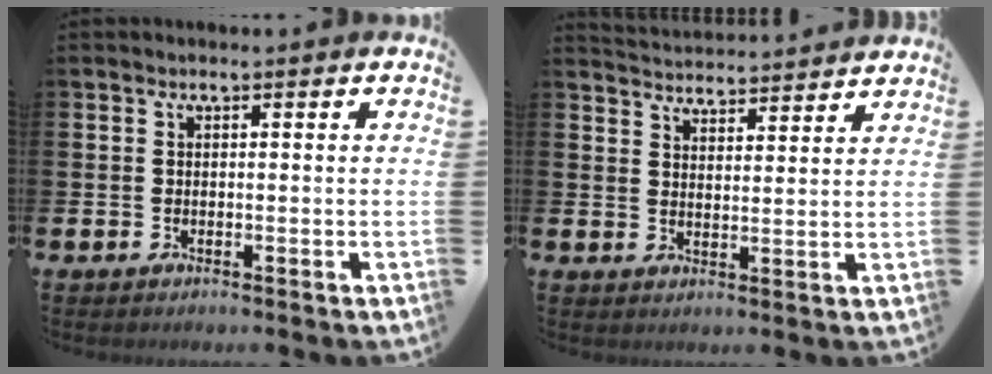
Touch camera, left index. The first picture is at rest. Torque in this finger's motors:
{"motor_torque": [0.88, -0.92, 0.05, 0.00]}